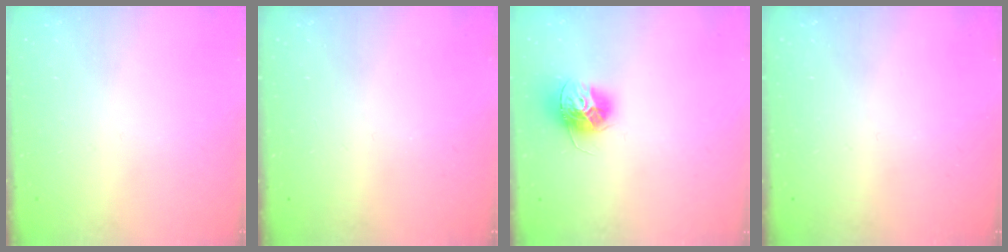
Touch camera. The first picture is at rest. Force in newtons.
{"total": 0.0}
{"total": 12.2, "press": 12.2, "slide": 0.4}
{"total": 0.0}